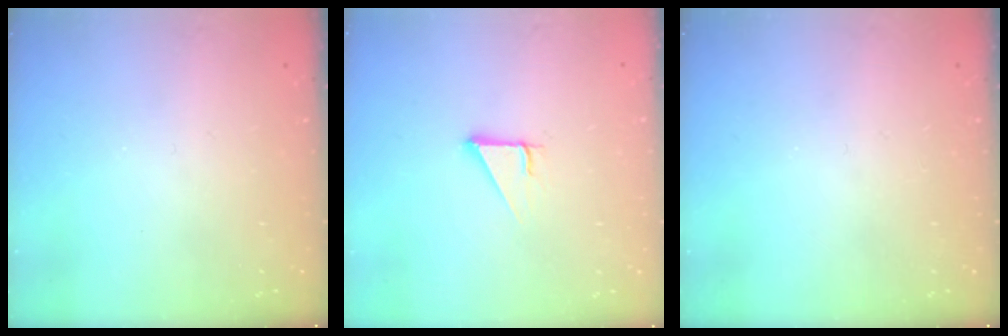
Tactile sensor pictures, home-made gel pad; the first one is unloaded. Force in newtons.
{"total": 2.8, "press": 2.8, "slide": 0.0}
{"total": 0.0}